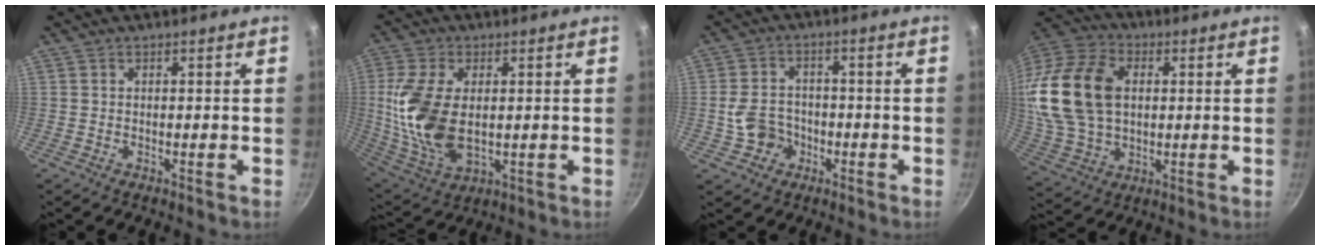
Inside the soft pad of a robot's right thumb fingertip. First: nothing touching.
{"total": 15.8, "force": [1.0, 9.2, 12.8], "torque": [-0.254, -0.012, 0.028]}
{"total": 5.9, "force": [-1.8, 5.1, 2.4], "torque": [-0.028, 0.025, -0.033]}
{"total": 21.2, "force": [2.8, 14.6, 15.1], "torque": [-0.285, 0.015, 0.056]}